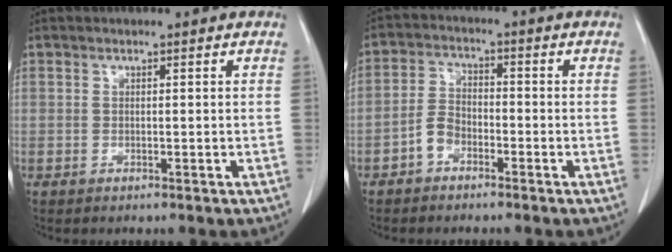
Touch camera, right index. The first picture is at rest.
{"total": 6.3, "force": [-3.7, 3.2, 3.9], "torque": [-0.093, 0.017, -0.079]}